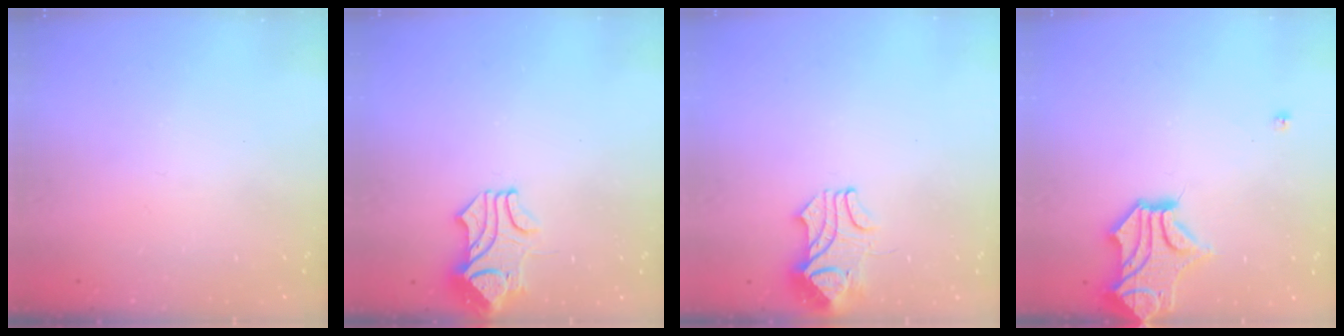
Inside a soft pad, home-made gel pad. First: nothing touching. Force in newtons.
{"total": 1.1, "press": 0.5, "slide": 0.9}
{"total": 2.0, "press": 1.9, "slide": 0.8}
{"total": 5.3, "press": 4.9, "slide": 1.9}